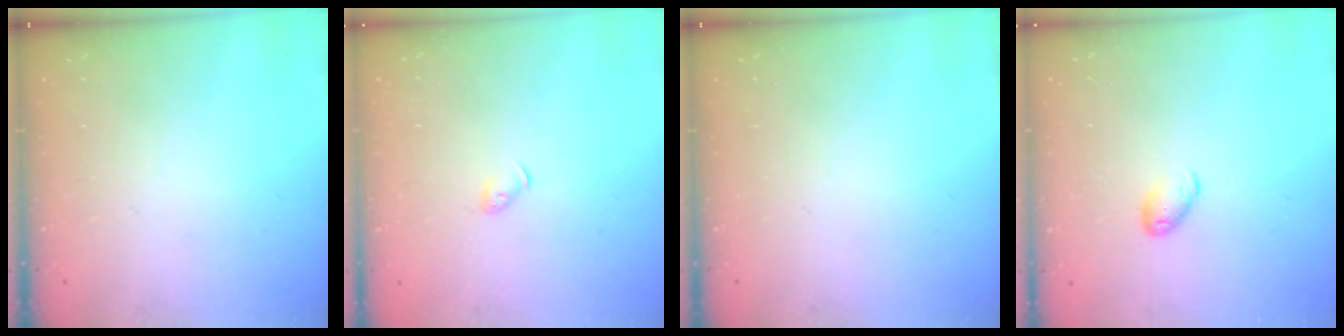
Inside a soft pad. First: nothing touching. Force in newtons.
{"total": 3.4, "press": 3.3, "slide": 0.8}
{"total": 0.0}
{"total": 5.6, "press": 5.6, "slide": 0.5}